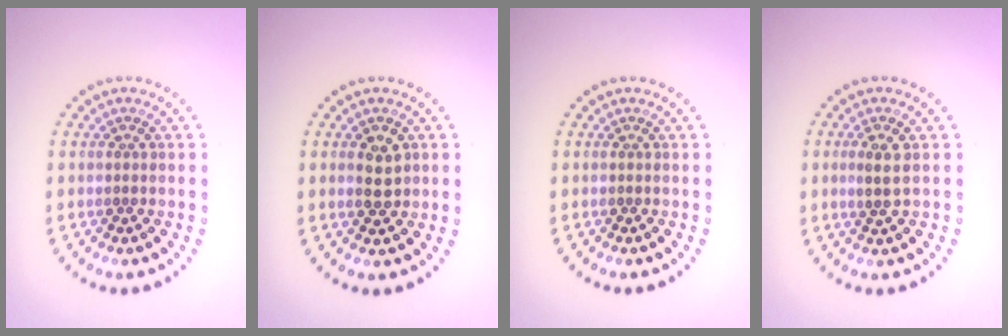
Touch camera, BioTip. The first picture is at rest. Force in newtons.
{"total": 2.4, "press": 2.3, "slide": 0.3}
{"total": 0.0}
{"total": 1.8, "press": 1.7, "slide": 0.6}